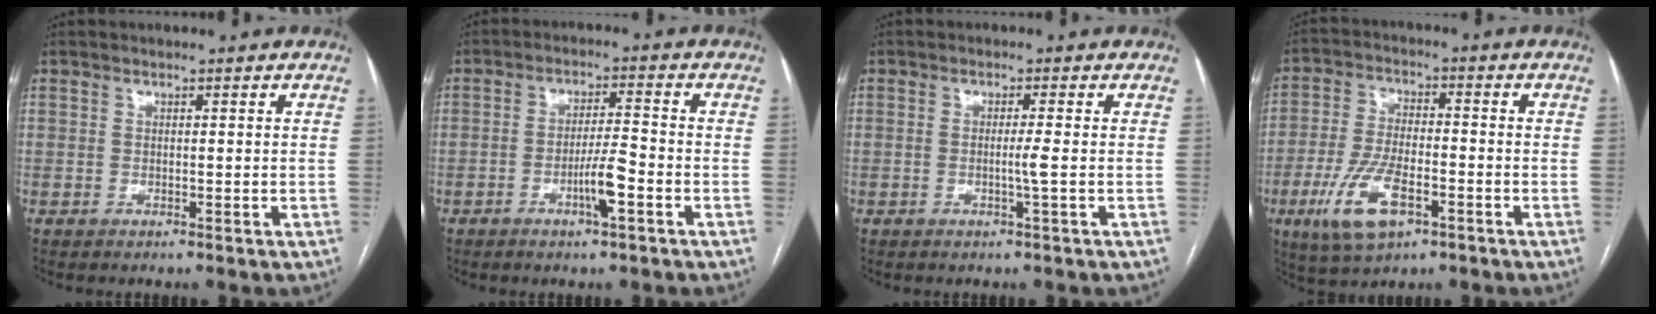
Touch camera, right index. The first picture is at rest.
{"total": 5.2, "force": [-2.2, 0.2, 4.6], "torque": [-0.086, 0.000, -0.039]}
{"total": 1.9, "force": [-0.3, -0.6, 1.8], "torque": [-0.032, 0.000, -0.006]}
{"total": 10.9, "force": [-4.9, 4.2, 8.8], "torque": [-0.189, -0.007, -0.084]}